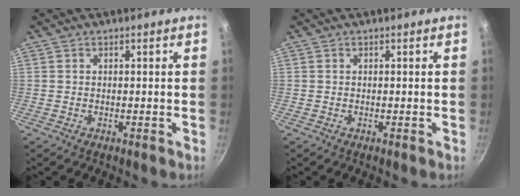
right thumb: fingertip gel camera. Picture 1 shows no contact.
{"total": 0.0}